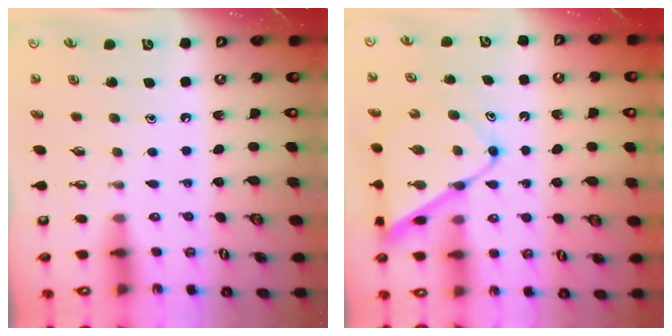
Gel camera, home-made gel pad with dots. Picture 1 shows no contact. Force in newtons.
{"total": 11.0, "press": 10.9, "slide": 0.9}